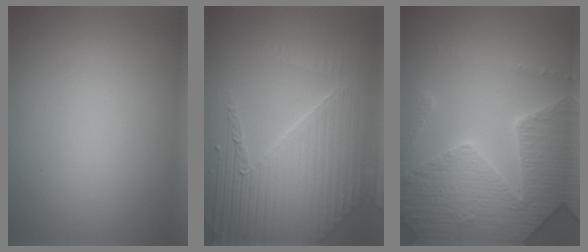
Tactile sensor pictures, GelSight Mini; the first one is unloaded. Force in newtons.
{"total": 8.1, "press": 5.9, "slide": 5.7}
{"total": 7.6, "press": 7.3, "slide": 1.9}